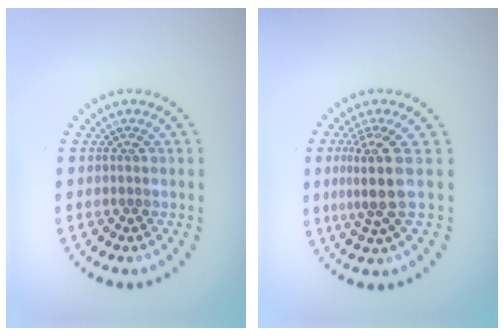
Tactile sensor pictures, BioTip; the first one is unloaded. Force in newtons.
{"total": 3.8, "press": 3.0, "slide": 2.4}